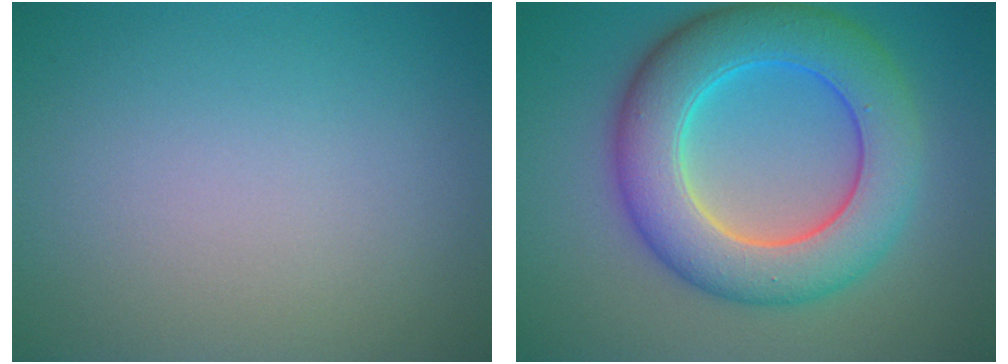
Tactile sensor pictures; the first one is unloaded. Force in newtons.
{"total": 9.4, "press": 9.4, "slide": 0.4}